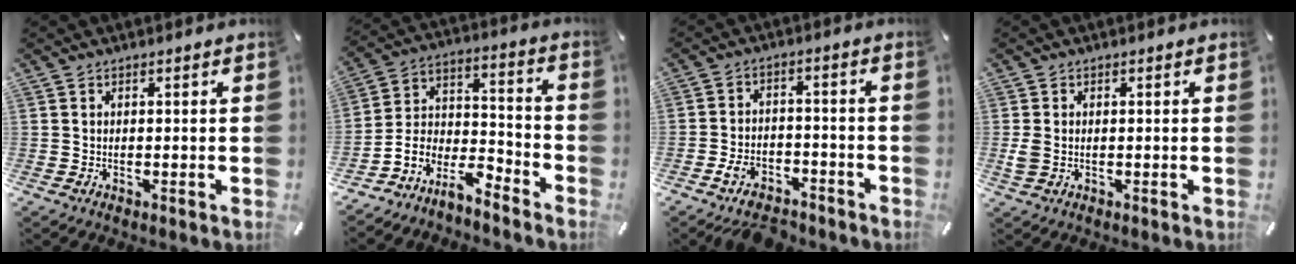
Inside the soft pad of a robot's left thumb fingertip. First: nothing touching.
{"total": 9.0, "force": [-7.5, 3.8, 3.1], "torque": [-0.056, 0.017, -0.145]}
{"total": 6.8, "force": [-5.3, 3.5, 2.7], "torque": [-0.047, 0.031, -0.099]}
{"total": 2.3, "force": [-0.1, 1.5, 1.7], "torque": [-0.031, -0.001, -0.006]}